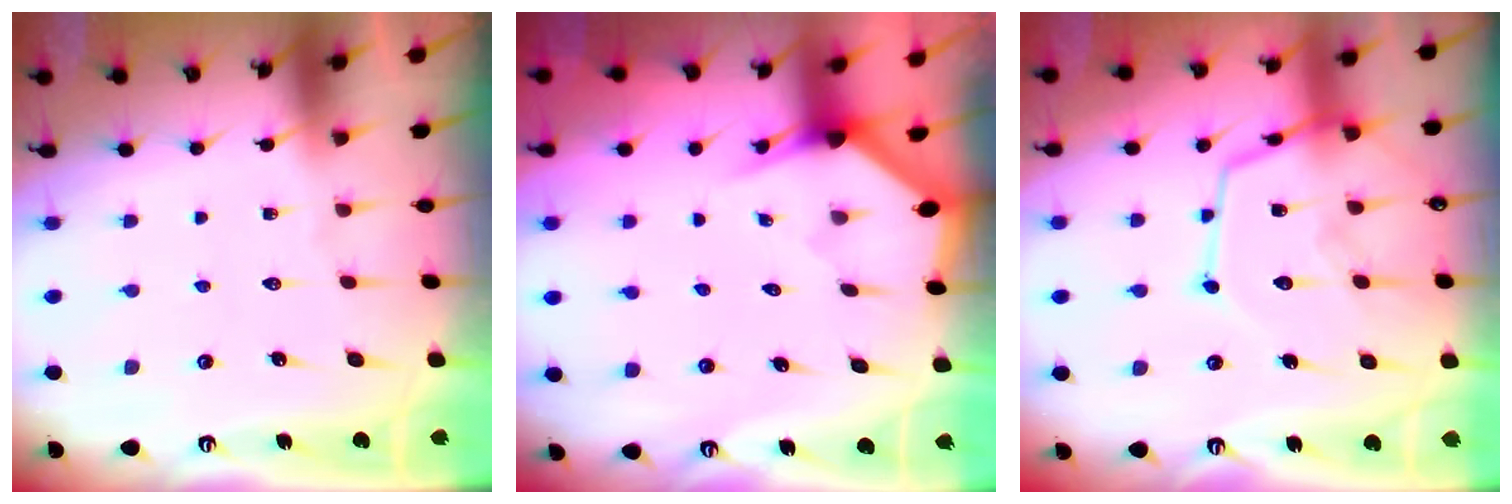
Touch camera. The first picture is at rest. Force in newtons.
{"total": 2.2, "press": 2.2, "slide": 0.1}
{"total": 15.5, "press": 15.5, "slide": 1.3}